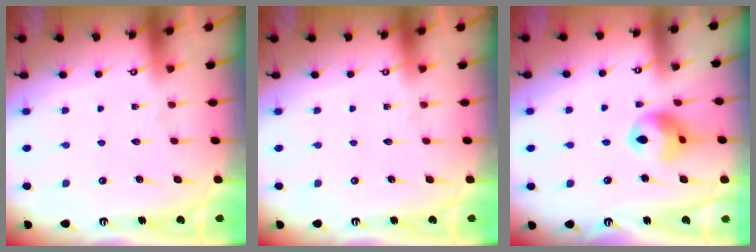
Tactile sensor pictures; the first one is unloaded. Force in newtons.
{"total": 0.0}
{"total": 10.9, "press": 10.8, "slide": 1.6}